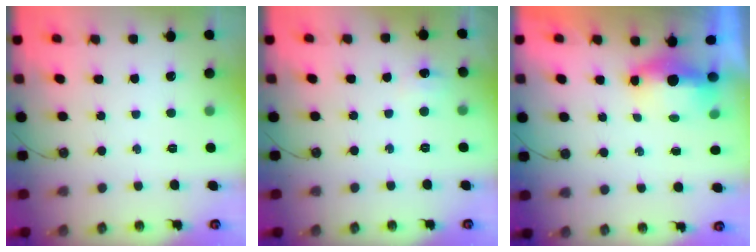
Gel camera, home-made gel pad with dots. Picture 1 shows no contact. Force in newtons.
{"total": 4.3, "press": 4.3, "slide": 0.5}
{"total": 5.7, "press": 5.6, "slide": 0.9}